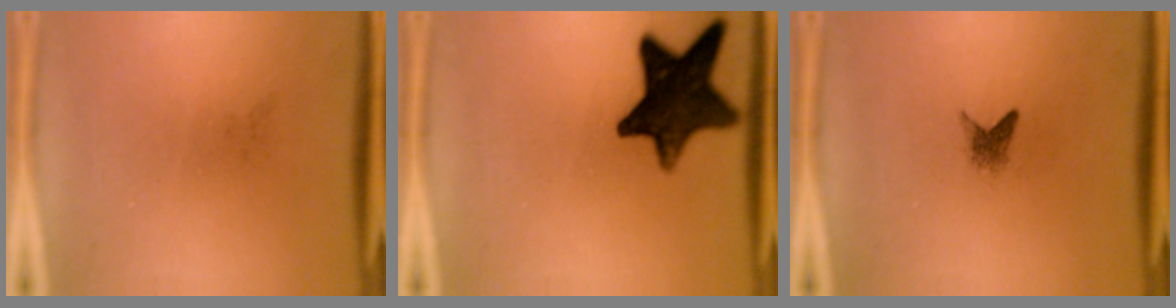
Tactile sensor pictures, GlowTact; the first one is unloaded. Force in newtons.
{"total": 14.5}
{"total": 1.5}